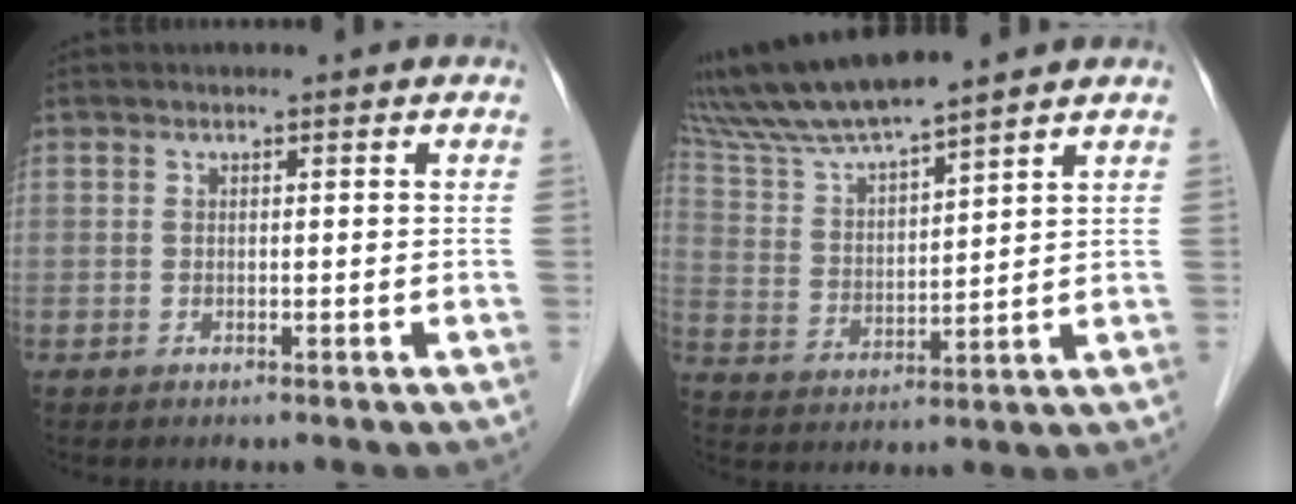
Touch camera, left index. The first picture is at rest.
{"total": 11.4, "force": [10.3, -0.4, 4.9], "torque": [-0.104, 0.016, 0.199]}